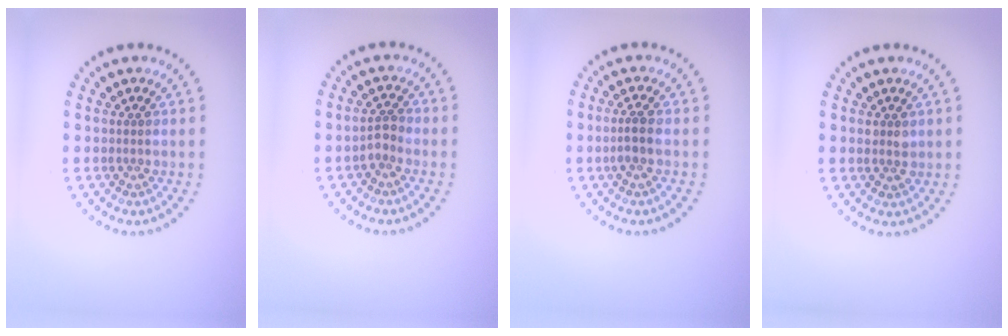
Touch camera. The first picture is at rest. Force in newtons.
{"total": 1.5, "press": 1.3, "slide": 0.7}
{"total": 1.7, "press": 1.5, "slide": 0.8}
{"total": 1.5, "press": 1.5, "slide": 0.3}